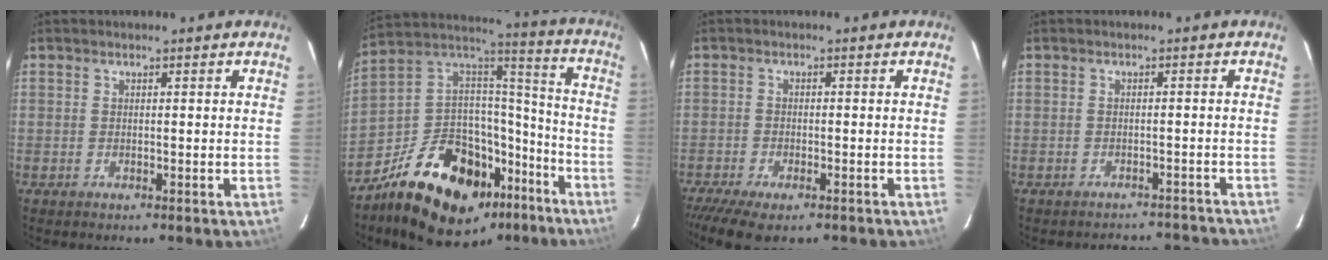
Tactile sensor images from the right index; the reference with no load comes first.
{"total": 28.0, "force": [-17.1, 15.0, 16.3], "torque": [-0.294, 0.051, -0.245]}
{"total": 9.0, "force": [-6.8, 2.8, 5.1], "torque": [-0.125, -0.034, -0.117]}
{"total": 10.3, "force": [-9.7, 3.0, 2.1], "torque": [-0.035, 0.022, -0.107]}